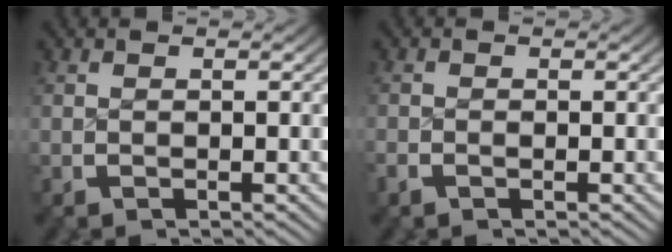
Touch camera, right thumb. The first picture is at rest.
{"total": 0.9, "force": [-0.7, 0.5, 0.3], "torque": [-0.009, -0.003, -0.015]}